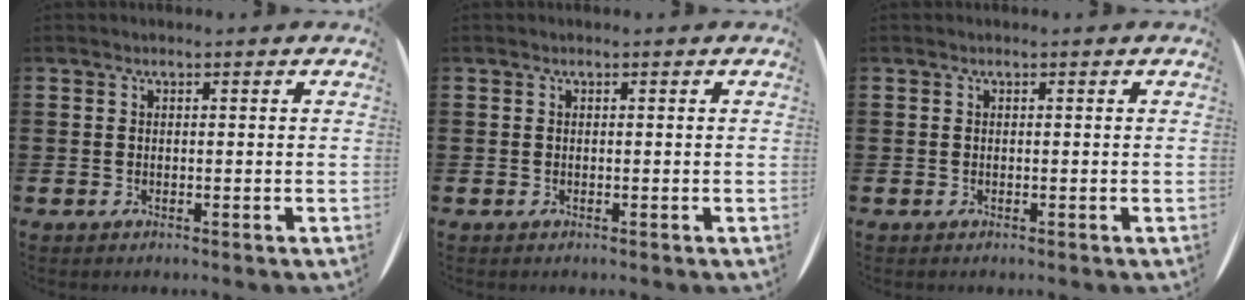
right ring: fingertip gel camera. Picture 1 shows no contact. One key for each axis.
{"total": 0.0}
{"total": 0.0}